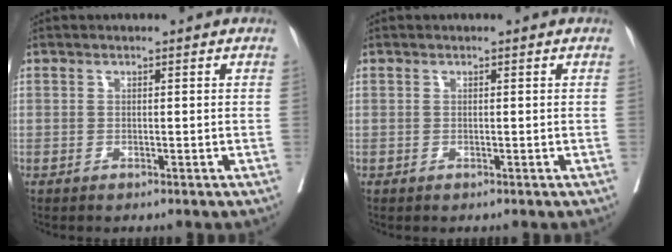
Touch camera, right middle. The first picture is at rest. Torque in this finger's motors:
{"motor_torque": [0.80, -0.95, 0.00, 0.00]}